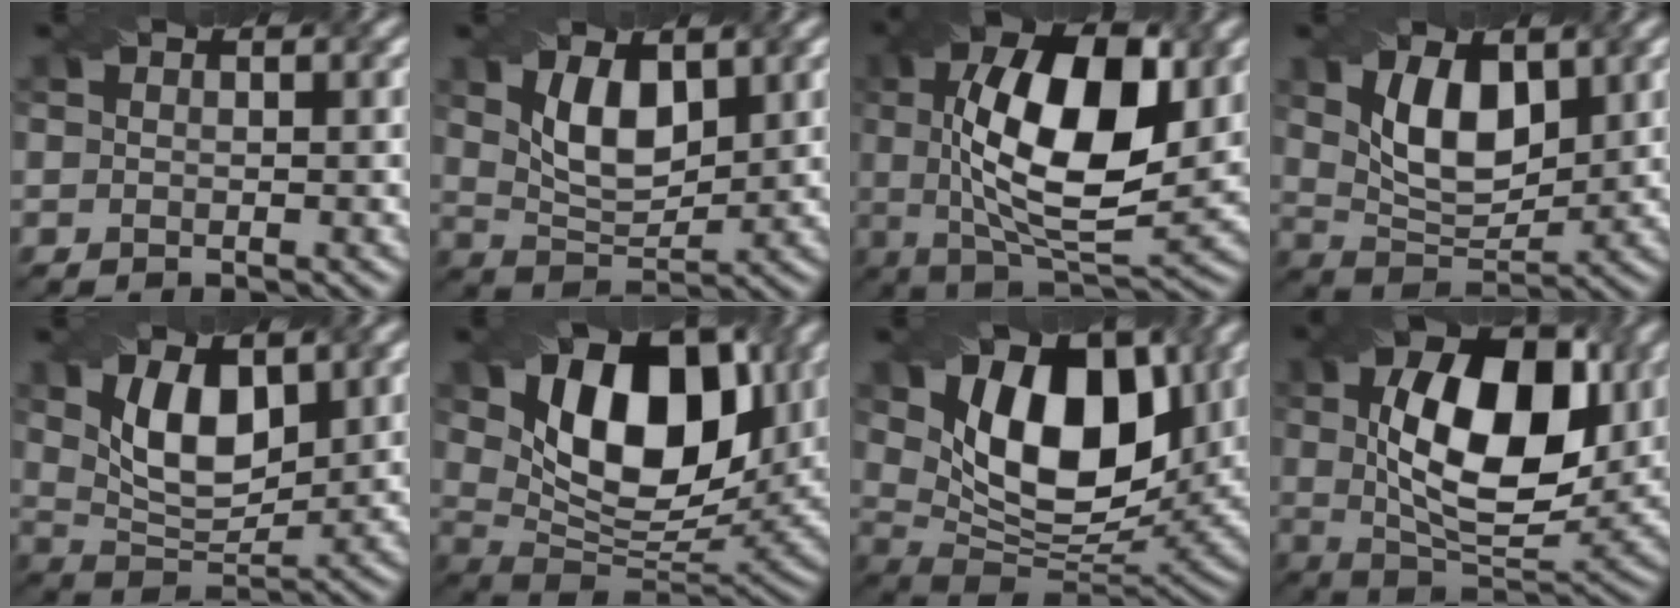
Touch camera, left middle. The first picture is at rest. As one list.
[{"total": 5.0, "force": [1.6, 2.6, 4.0], "torque": [-0.085, 0.000, 0.035]}, {"total": 12.0, "force": [1.7, 5.1, 10.8], "torque": [-0.168, 0.011, 0.027]}, {"total": 6.3, "force": [1.9, 3.3, 5.0], "torque": [-0.098, 0.003, 0.037]}, {"total": 6.3, "force": [1.9, 3.2, 5.0], "torque": [-0.100, 0.002, 0.039]}, {"total": 12.4, "force": [3.4, 7.1, 9.5], "torque": [-0.148, 0.002, 0.056]}, {"total": 11.9, "force": [3.2, 6.7, 9.3], "torque": [-0.138, 0.000, 0.051]}, {"total": 11.6, "force": [1.8, 6.0, 9.8], "torque": [-0.148, 0.009, 0.027]}]